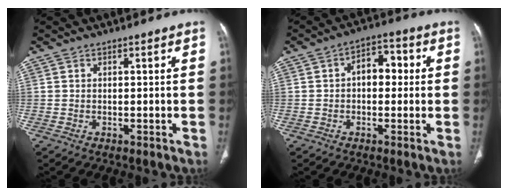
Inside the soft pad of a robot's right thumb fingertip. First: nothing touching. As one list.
[{"total": 6.7, "force": [0.5, 4.4, 5.0], "torque": [-0.045, 0.024, -0.002]}]